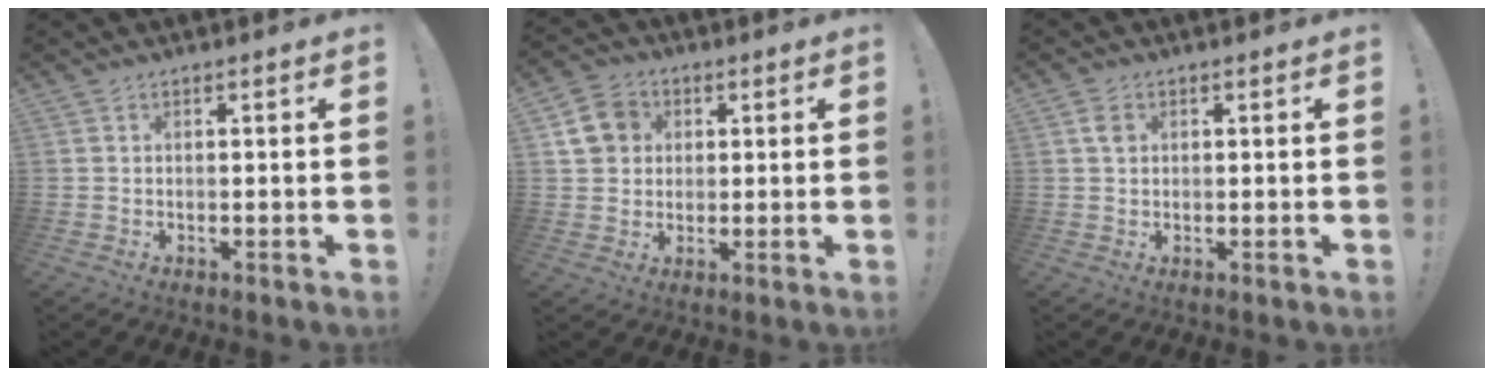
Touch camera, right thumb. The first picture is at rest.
{"total": 9.4, "force": [2.8, 8.2, 3.6], "torque": [-0.050, 0.000, 0.060]}
{"total": 2.7, "force": [0.9, 1.9, 1.7], "torque": [-0.017, -0.002, 0.015]}